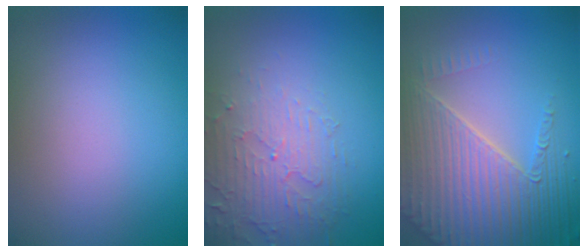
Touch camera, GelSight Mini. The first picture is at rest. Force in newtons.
{"total": 3.8, "press": 3.4, "slide": 1.8}
{"total": 7.2, "press": 5.5, "slide": 4.6}